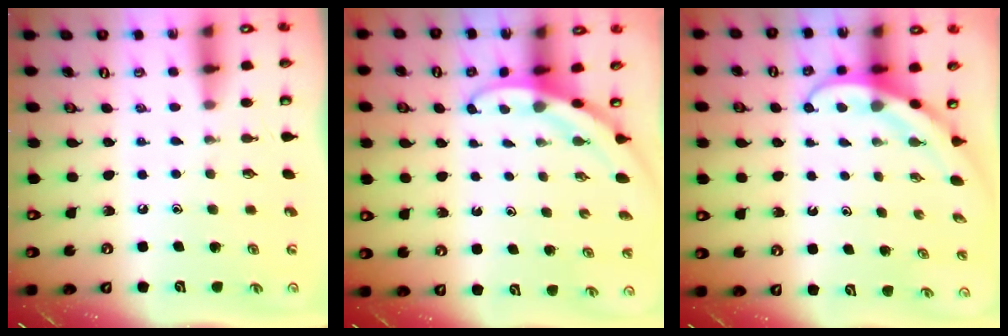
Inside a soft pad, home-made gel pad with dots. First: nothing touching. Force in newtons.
{"total": 3.1, "press": 3.1, "slide": 0.1}
{"total": 3.8, "press": 3.8, "slide": 0.3}